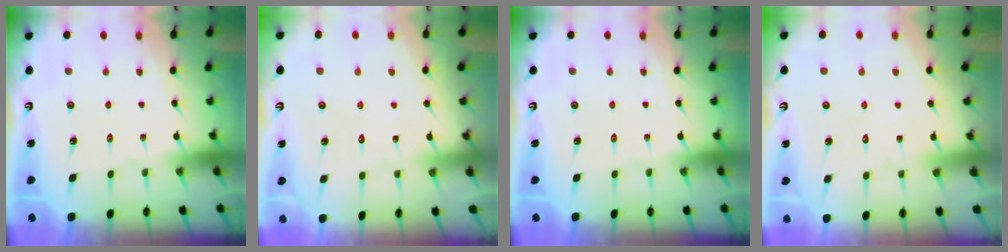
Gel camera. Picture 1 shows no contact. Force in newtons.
{"total": 5.6, "press": 5.5, "slide": 0.6}
{"total": 0.0}
{"total": 4.2, "press": 4.2, "slide": 0.5}